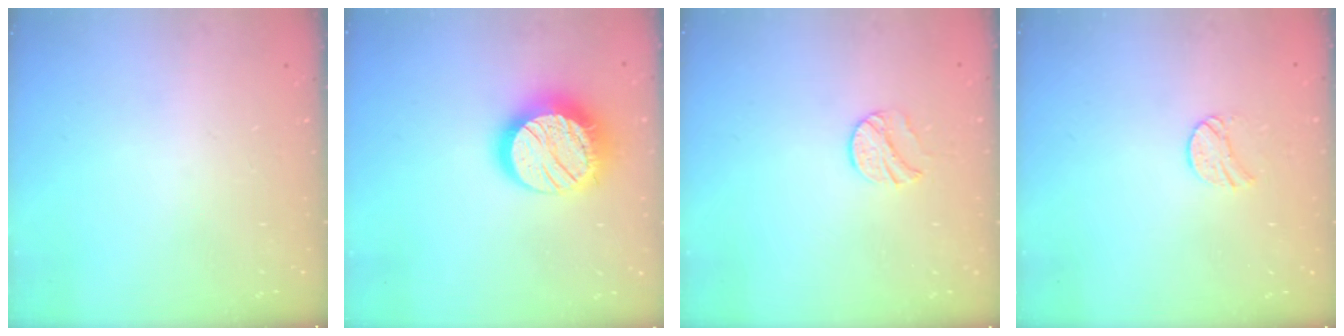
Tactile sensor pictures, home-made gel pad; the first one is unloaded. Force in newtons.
{"total": 18.1, "press": 18.1, "slide": 1.0}
{"total": 8.6, "press": 8.6, "slide": 0.4}
{"total": 7.8, "press": 7.8, "slide": 0.4}